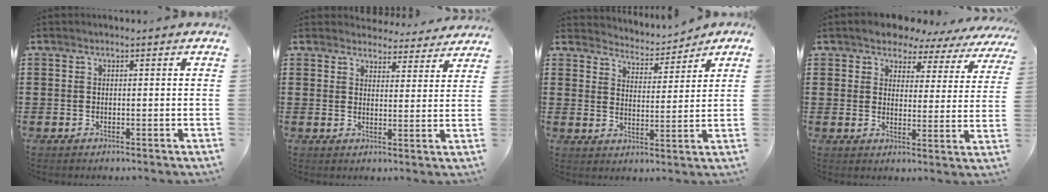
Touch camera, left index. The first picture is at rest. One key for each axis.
{"total": 3.9, "fx": 3.8, "fy": 0.6, "fz": 0.3, "tx": -0.013, "ty": -0.023, "tz": 0.068}
{"total": 3.7, "fx": 3.6, "fy": 0.7, "fz": 0.0, "tx": -0.015, "ty": -0.026, "tz": 0.058}
{"total": 4.2, "fx": 3.9, "fy": 1.6, "fz": 0.5, "tx": -0.037, "ty": -0.020, "tz": 0.065}